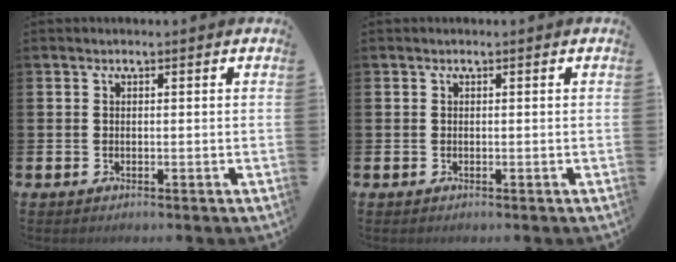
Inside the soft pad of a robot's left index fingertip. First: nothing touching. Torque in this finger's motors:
{"motor_torque": [0.00, 0.00, -0.01, 0.01]}